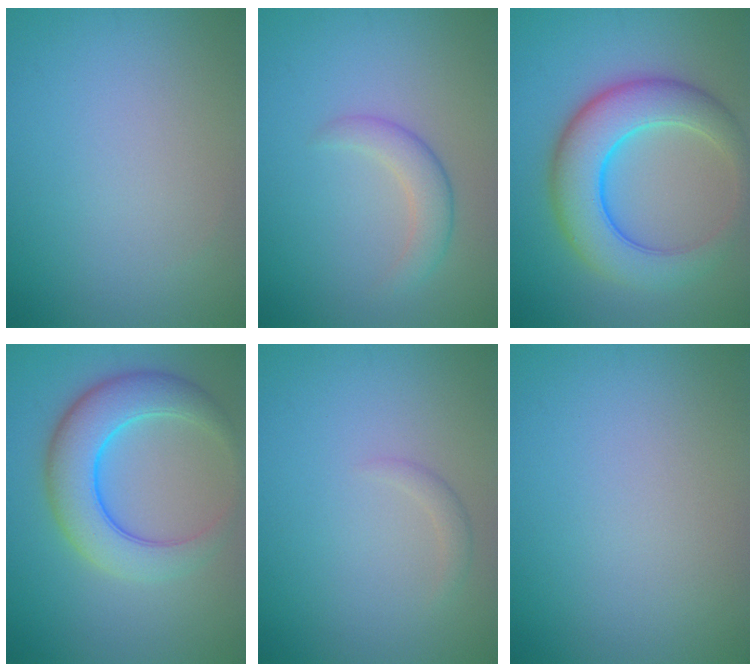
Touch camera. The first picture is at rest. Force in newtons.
{"total": 2.6, "press": 2.6, "slide": 0.1}
{"total": 8.1, "press": 8.1, "slide": 0.2}
{"total": 6.9, "press": 6.9, "slide": 0.2}
{"total": 1.0, "press": 1.0, "slide": 0.1}
{"total": 0.0}